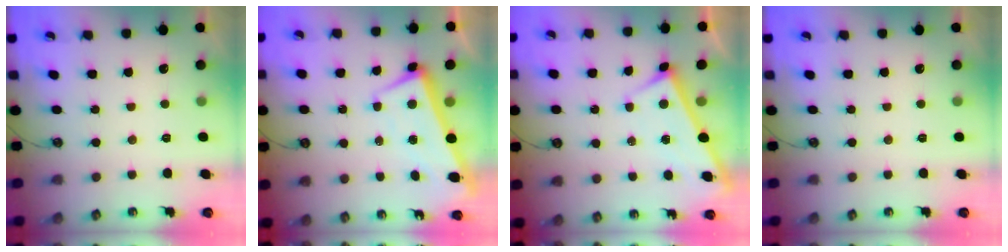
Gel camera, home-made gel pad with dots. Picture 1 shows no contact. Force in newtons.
{"total": 2.3, "press": 1.5, "slide": 1.7}
{"total": 3.3, "press": 3.3, "slide": 0.2}
{"total": 0.0}